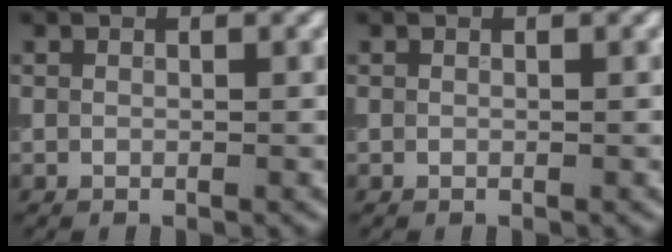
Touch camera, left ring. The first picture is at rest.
{"total": 0.0}